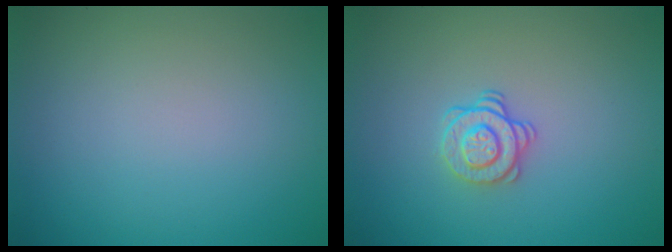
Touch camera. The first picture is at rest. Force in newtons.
{"total": 2.1, "press": 1.7, "slide": 1.2}